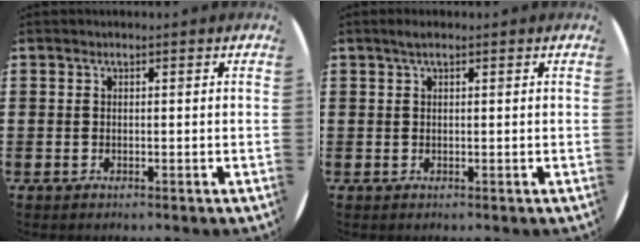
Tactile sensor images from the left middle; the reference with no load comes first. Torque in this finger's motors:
{"motor_torque": [0.42, -0.20, 0.02, 0.04]}